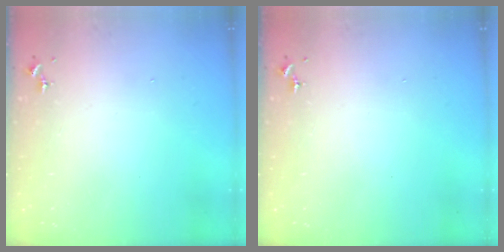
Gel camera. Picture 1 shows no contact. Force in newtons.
{"total": 0.0}